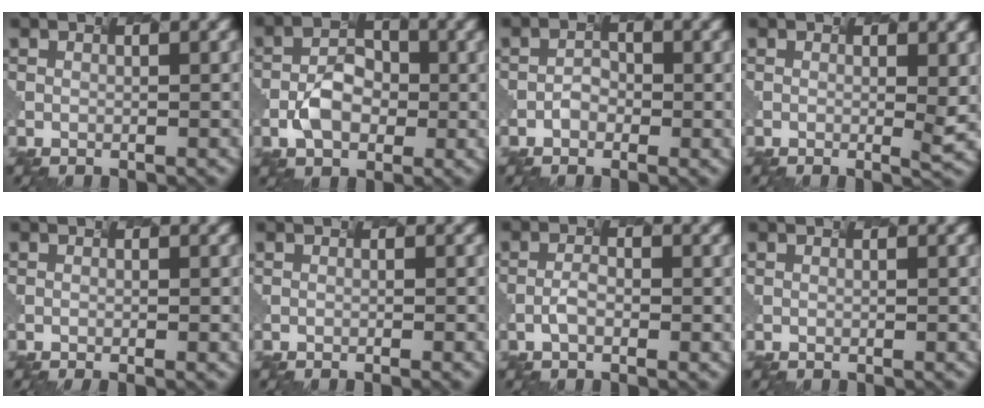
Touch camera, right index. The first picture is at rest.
{"total": 3.4, "force": [-1.7, 2.2, 1.9], "torque": [-0.036, 0.006, -0.027]}
{"total": 1.5, "force": [-1.3, 0.7, 0.1], "torque": [-0.004, 0.005, -0.021]}
{"total": 1.5, "force": [0.2, 0.1, 1.5], "torque": [-0.017, -0.007, 0.009]}
{"total": 1.0, "force": [-0.4, 0.2, 0.9], "torque": [-0.001, -0.002, -0.001]}
{"total": 1.2, "force": [-0.2, 0.5, 1.1], "torque": [0.002, -0.001, -0.010]}
{"total": 1.5, "force": [-1.3, 0.4, 0.6], "torque": [-0.020, 0.002, -0.020]}
{"total": 0.0}